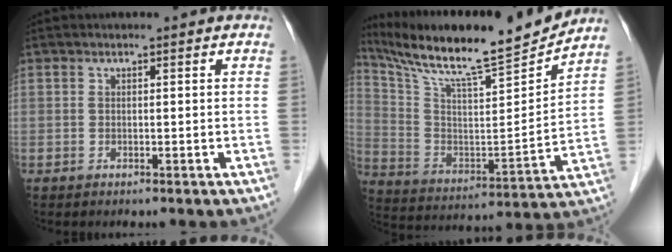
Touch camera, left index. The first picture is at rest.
{"total": 20.4, "force": [18.4, 0.1, 8.7], "torque": [-0.169, -0.027, 0.306]}